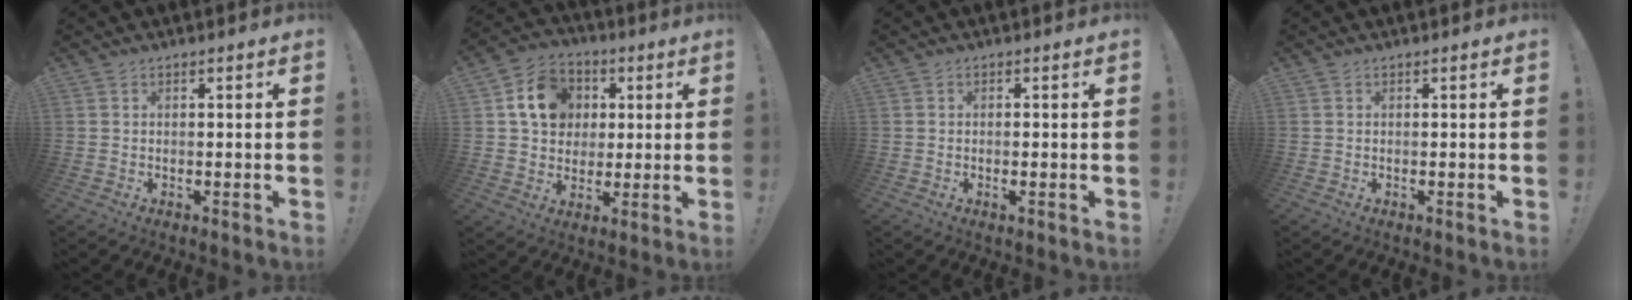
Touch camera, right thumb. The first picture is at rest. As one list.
[{"total": 13.8, "force": [3.9, 11.5, 6.6], "torque": [-0.089, 0.001, 0.081]}, {"total": 1.1, "force": [-0.2, -0.1, 1.1], "torque": [-0.020, -0.001, -0.005]}, {"total": 0.0}]